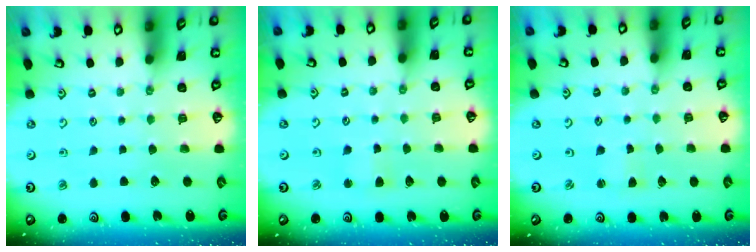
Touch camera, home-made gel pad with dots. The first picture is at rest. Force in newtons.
{"total": 2.8, "press": 2.8, "slide": 0.3}
{"total": 1.5, "press": 1.4, "slide": 0.2}